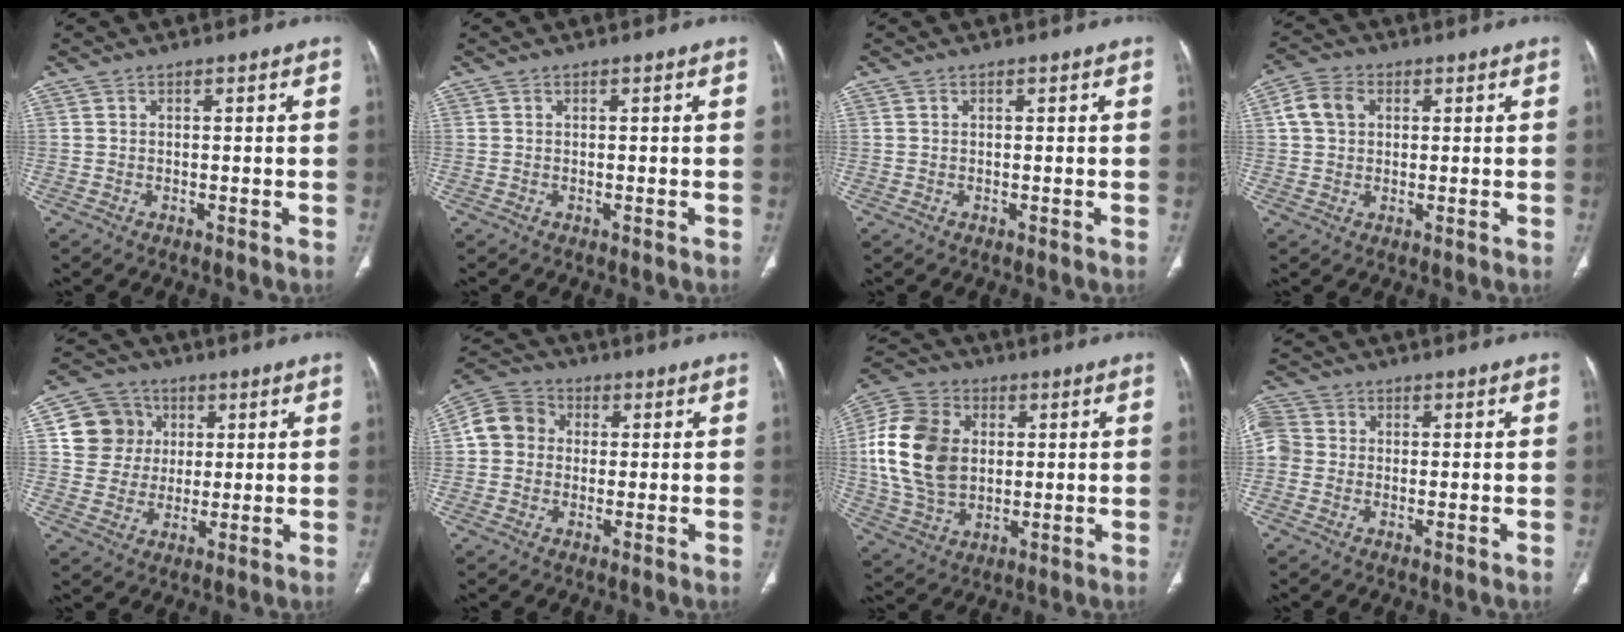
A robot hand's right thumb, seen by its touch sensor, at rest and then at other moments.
{"total": 0.0}
{"total": 0.0}
{"total": 6.0, "force": [1.4, 4.7, 3.5], "torque": [-0.063, 0.010, 0.024]}
{"total": 10.1, "force": [2.4, 9.4, 2.7], "torque": [-0.022, 0.003, 0.040]}
{"total": 7.7, "force": [0.5, 6.9, 3.5], "torque": [-0.054, 0.023, -0.005]}
{"total": 17.6, "force": [1.8, 12.9, 11.8], "torque": [-0.218, 0.007, 0.034]}
{"total": 6.0, "force": [-0.4, 5.4, 2.6], "torque": [-0.060, 0.016, -0.014]}